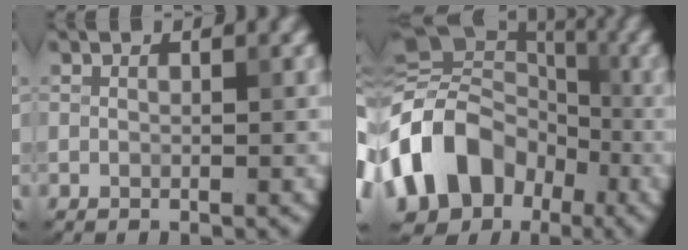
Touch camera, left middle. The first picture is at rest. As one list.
[{"total": 13.5, "force": [-4.7, 10.5, 7.1], "torque": [-0.145, -0.008, -0.091]}]